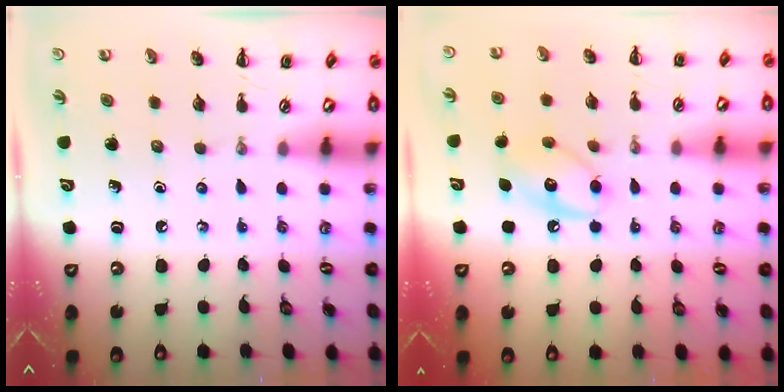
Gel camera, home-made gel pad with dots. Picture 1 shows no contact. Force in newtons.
{"total": 10.7, "press": 10.6, "slide": 0.8}